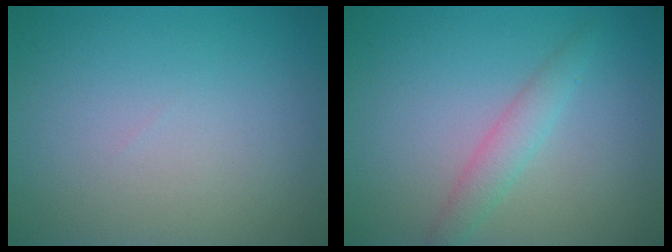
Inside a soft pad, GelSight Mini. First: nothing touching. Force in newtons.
{"total": 1.6, "press": 1.6, "slide": 0.1}